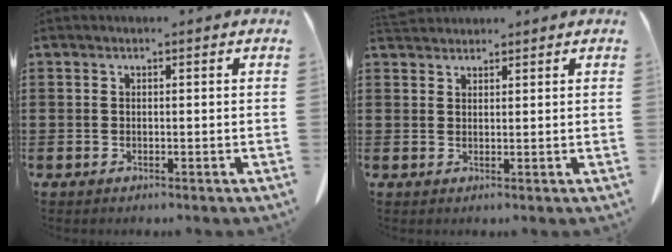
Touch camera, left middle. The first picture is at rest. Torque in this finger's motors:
{"motor_torque": [0.15, 0.12, 0.01, 0.03]}